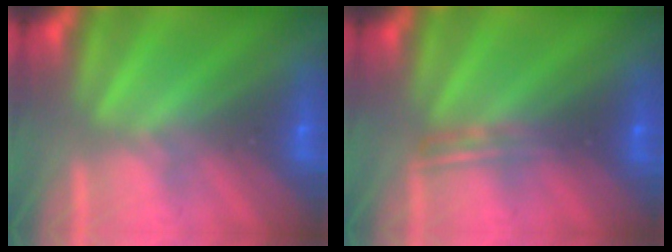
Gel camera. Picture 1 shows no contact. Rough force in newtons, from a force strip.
{"total": 2.4}